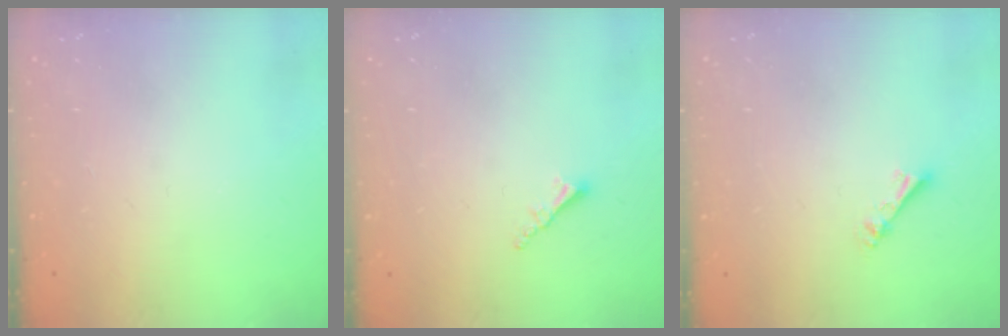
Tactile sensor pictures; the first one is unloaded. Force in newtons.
{"total": 1.7, "press": 1.7, "slide": 0.3}
{"total": 2.4, "press": 2.4, "slide": 0.4}